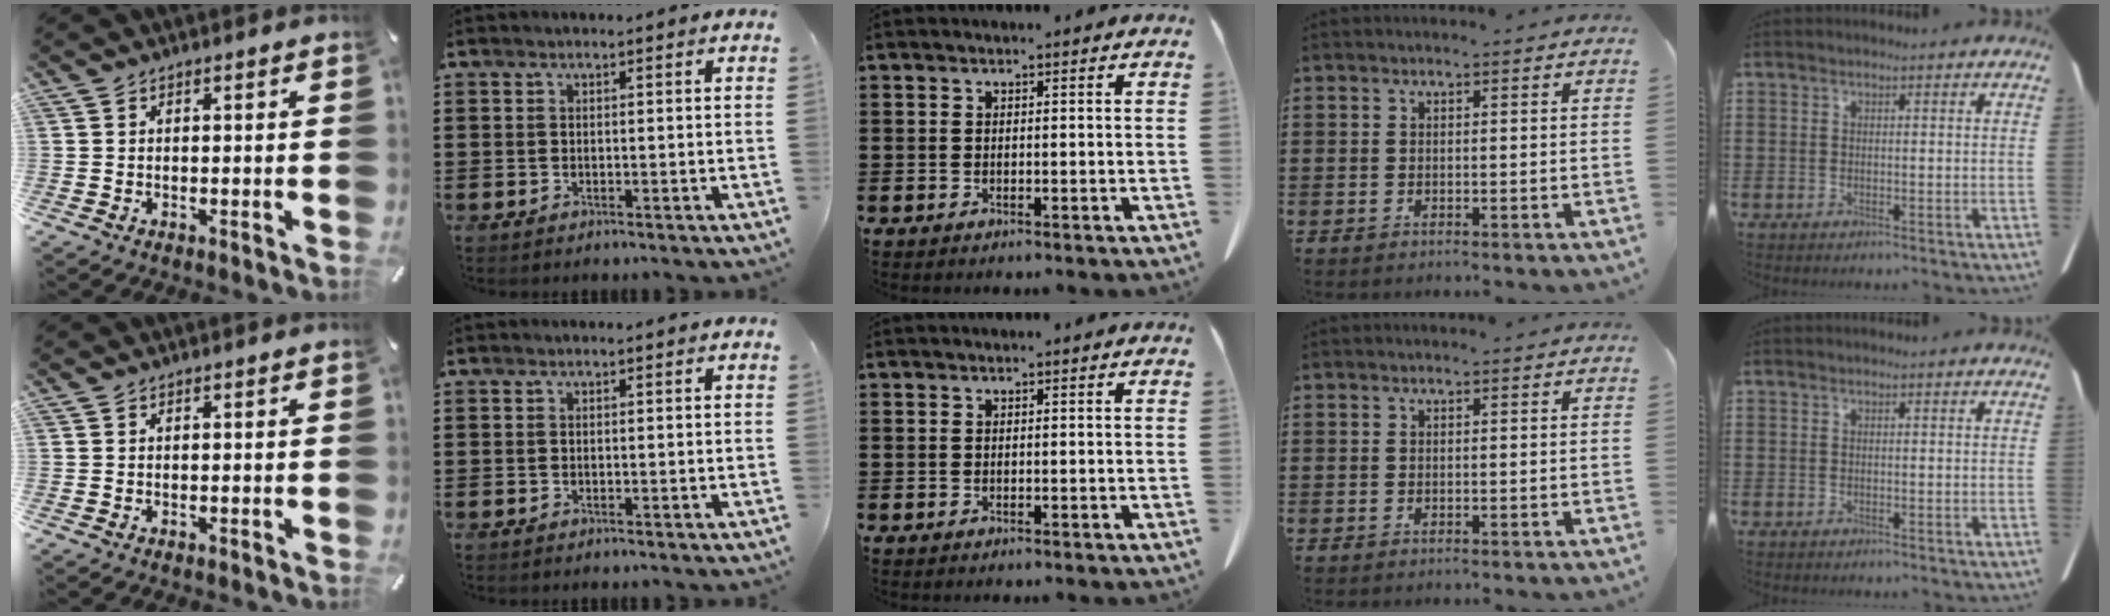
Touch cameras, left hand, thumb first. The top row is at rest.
{}